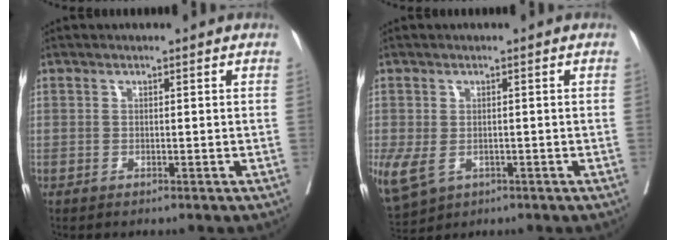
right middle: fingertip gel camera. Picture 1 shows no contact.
{"total": 9.3, "force": [-3.3, 6.8, 5.5], "torque": [-0.159, -0.011, -0.045]}